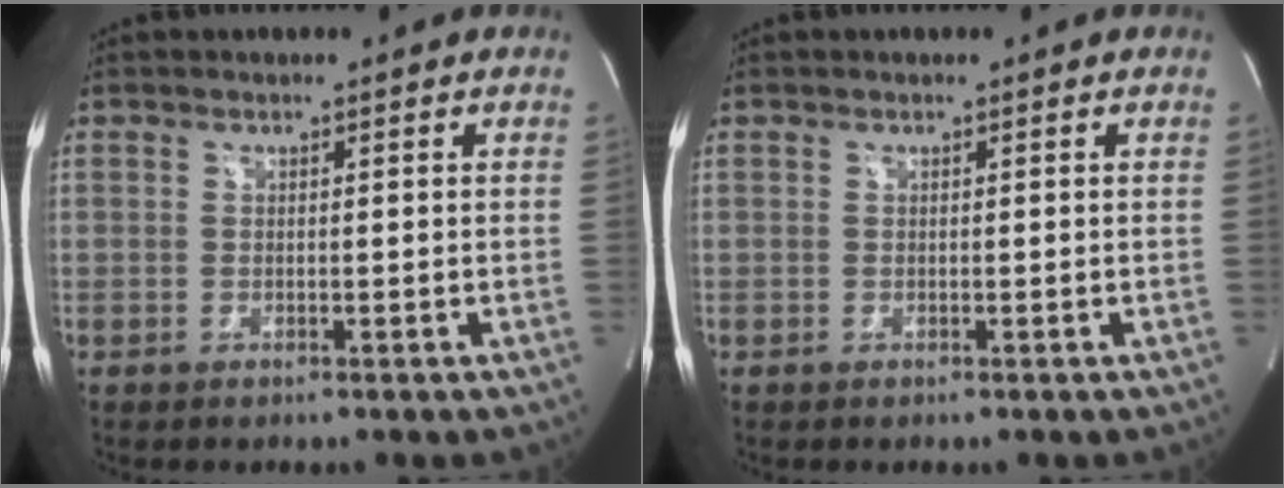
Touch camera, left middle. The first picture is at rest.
{"total": 0.0}